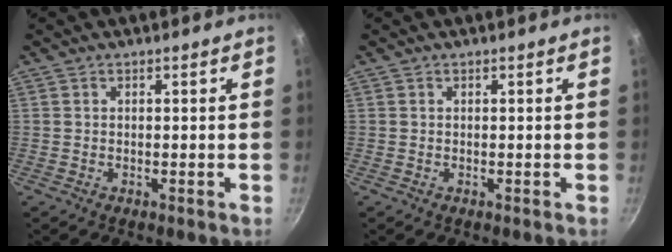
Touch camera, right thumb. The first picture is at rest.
{"total": 0.0}